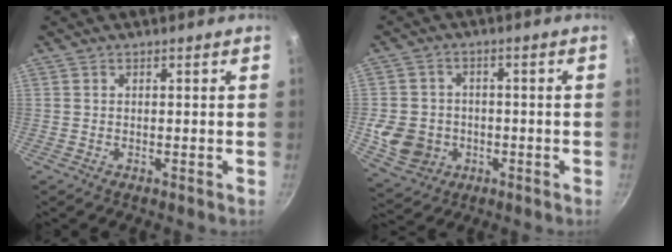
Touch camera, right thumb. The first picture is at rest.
{"total": 9.5, "force": [-2.0, 8.3, 4.3], "torque": [-0.065, 0.012, -0.024]}